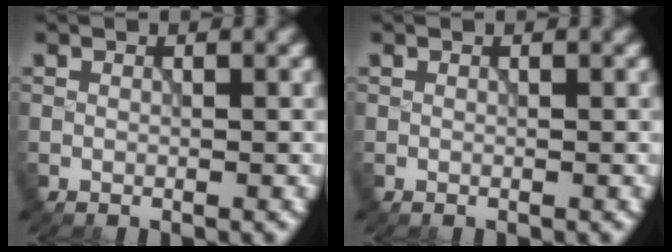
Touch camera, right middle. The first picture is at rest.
{"total": 0.0}